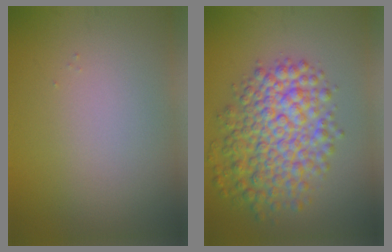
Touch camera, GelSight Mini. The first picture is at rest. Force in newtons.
{"total": 7.6, "press": 7.6, "slide": 0.2}